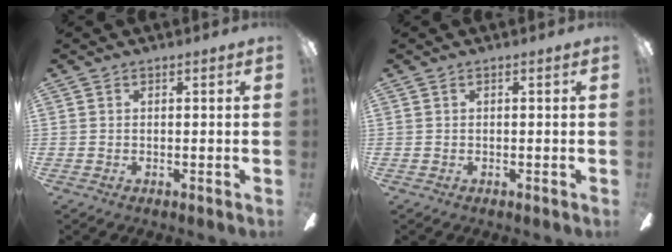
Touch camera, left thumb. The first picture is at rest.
{"total": 0.0}